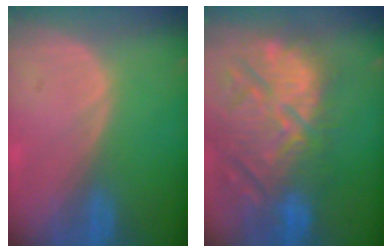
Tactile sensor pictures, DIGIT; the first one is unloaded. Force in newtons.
{"total": 14.6, "press": 12.8, "slide": 7.1}